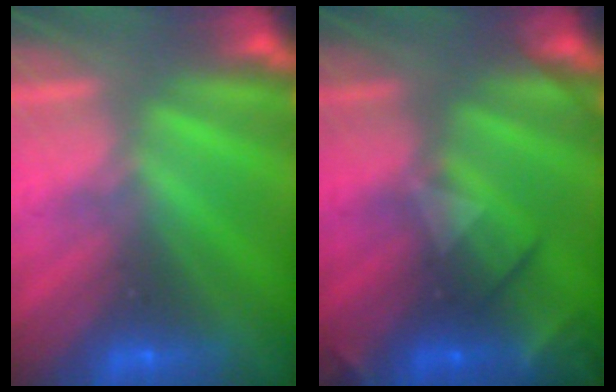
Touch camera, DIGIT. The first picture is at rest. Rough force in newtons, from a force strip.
{"total": 2.4}